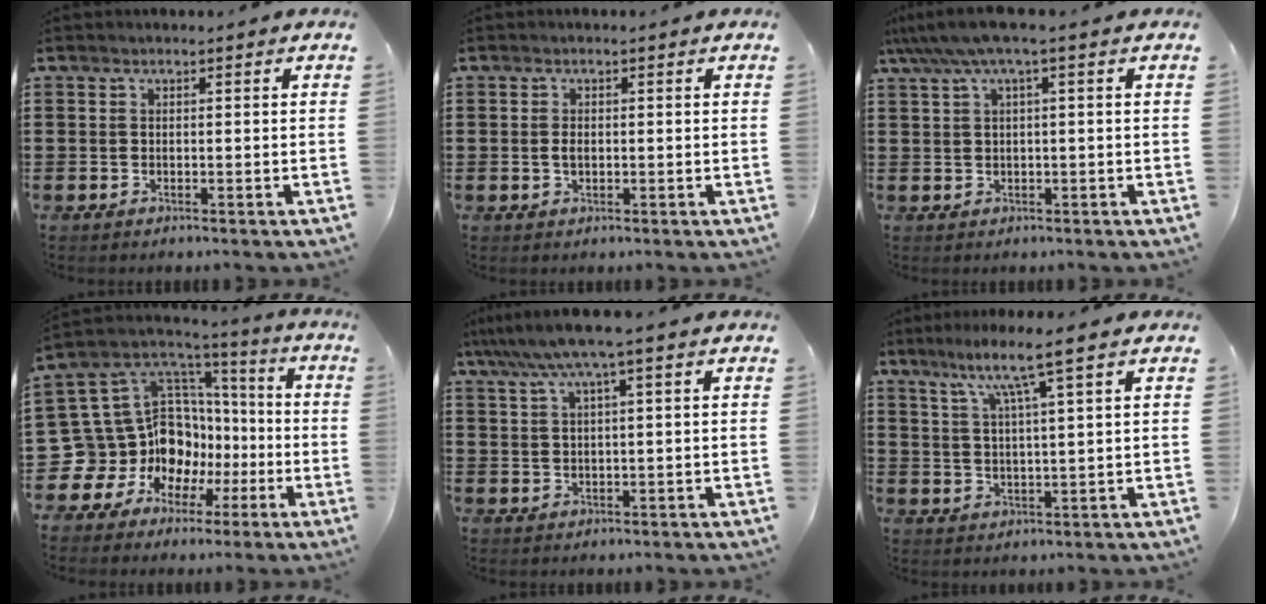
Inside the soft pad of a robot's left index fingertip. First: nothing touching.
{"total": 1.5, "force": [-0.1, 0.7, 1.3], "torque": [-0.027, 0.002, -0.002]}
{"total": 3.7, "force": [0.8, 0.4, 3.6], "torque": [-0.077, -0.004, 0.010]}
{"total": 15.4, "force": [-3.1, 14.1, 5.4], "torque": [-0.160, -0.041, -0.019]}
{"total": 5.4, "force": [2.9, -0.2, 4.5], "torque": [-0.095, -0.002, 0.049]}
{"total": 7.2, "force": [4.5, -0.2, 5.6], "torque": [-0.121, -0.009, 0.074]}